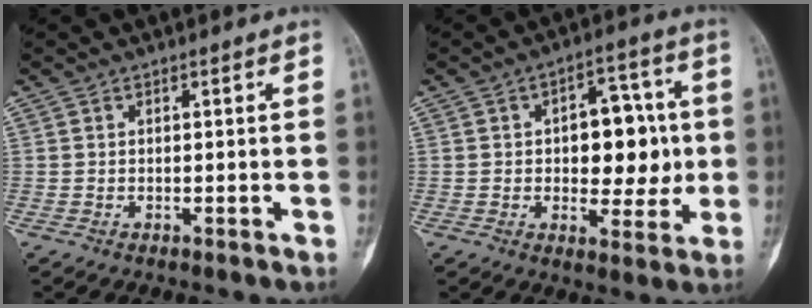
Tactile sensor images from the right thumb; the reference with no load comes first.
{"total": 12.9, "force": [0.5, 7.7, 10.3], "torque": [-0.091, 0.015, 0.010]}